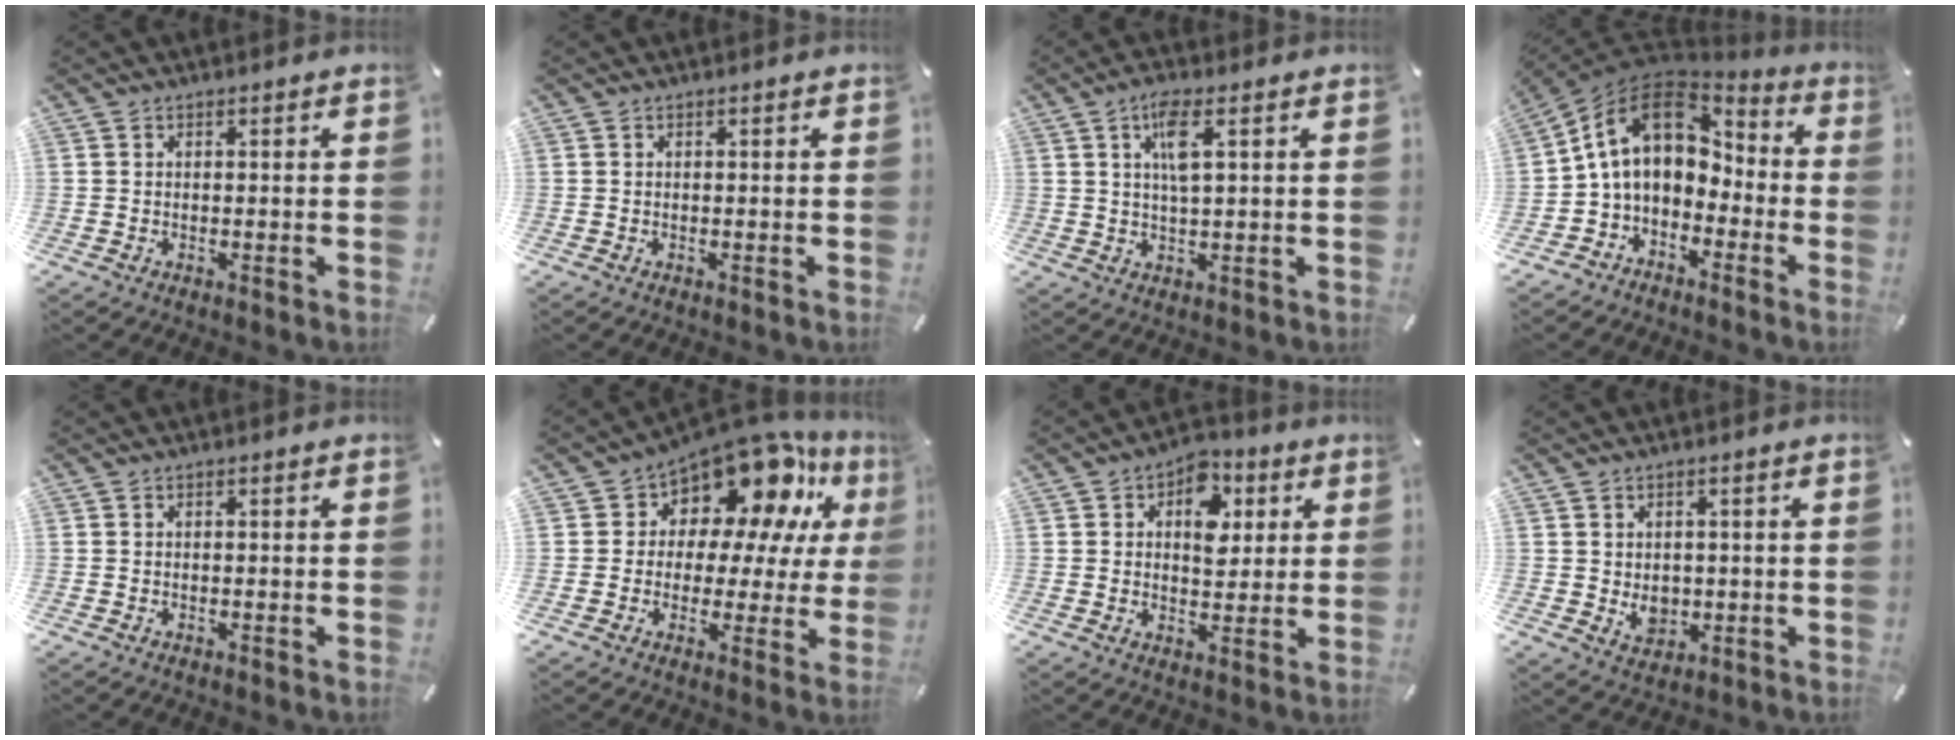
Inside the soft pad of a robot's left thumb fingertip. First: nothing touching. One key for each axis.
{"total": 0.0}
{"total": 6.5, "fx": 2.4, "fy": 1.6, "fz": 5.8, "tx": -0.113, "ty": 0.001, "tz": 0.038}
{"total": 13.9, "fx": 1.7, "fy": 10.4, "fz": 9.0, "tx": -0.177, "ty": 0.005, "tz": 0.028}
{"total": 0.0}
{"total": 14.5, "fx": 11.2, "fy": 6.8, "fz": 6.2, "tx": -0.110, "ty": -0.099, "tz": 0.197}
{"total": 10.5, "fx": 2.9, "fy": 7.3, "fz": 6.9, "tx": -0.079, "ty": -0.003, "tz": 0.045}
{"total": 4.9, "fx": -0.1, "fy": 4.3, "fz": 2.3, "tx": -0.027, "ty": -0.005, "tz": -0.002}